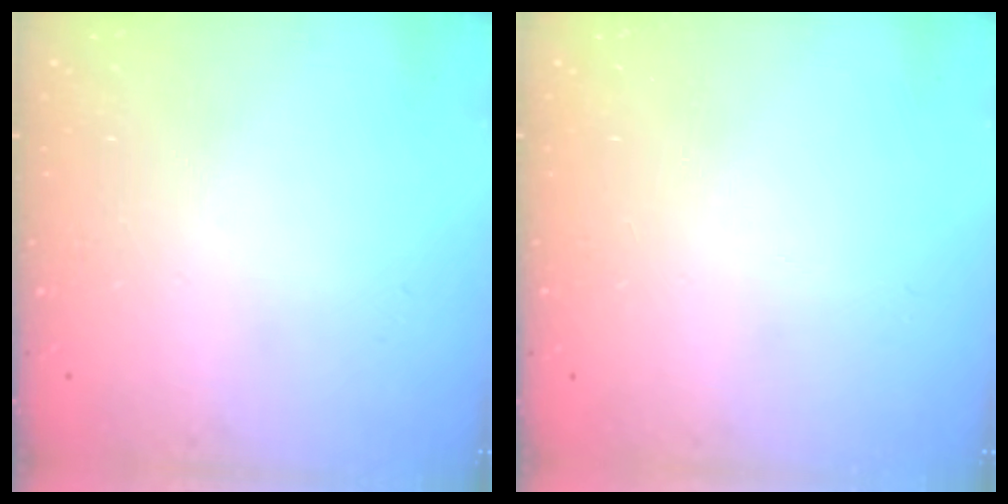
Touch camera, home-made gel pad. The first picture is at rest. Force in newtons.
{"total": 0.0}